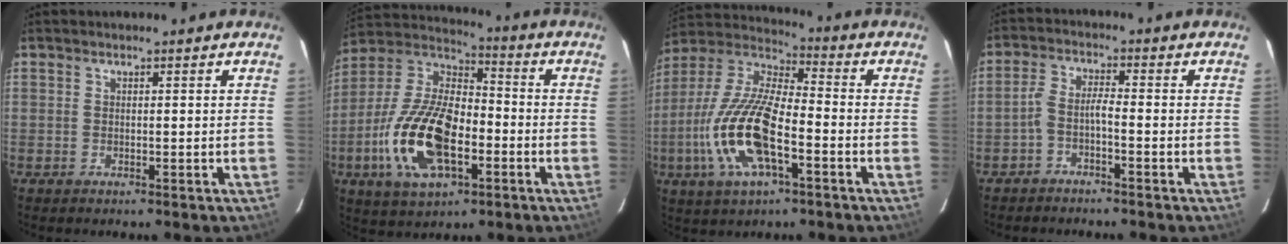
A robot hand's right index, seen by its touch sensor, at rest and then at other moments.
{"total": 20.0, "force": [-6.3, 9.8, 16.2], "torque": [-0.341, -0.004, -0.114]}
{"total": 18.2, "force": [-5.9, 6.3, 16.0], "torque": [-0.338, -0.010, -0.118]}
{"total": 3.2, "force": [-1.9, 0.6, 2.5], "torque": [-0.064, 0.013, -0.040]}